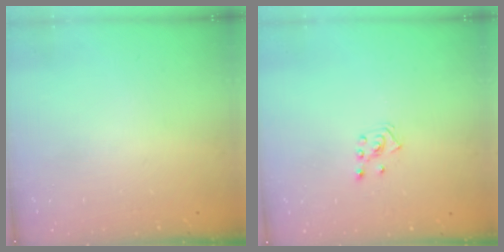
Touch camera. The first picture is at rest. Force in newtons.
{"total": 2.8, "press": 2.7, "slide": 0.7}